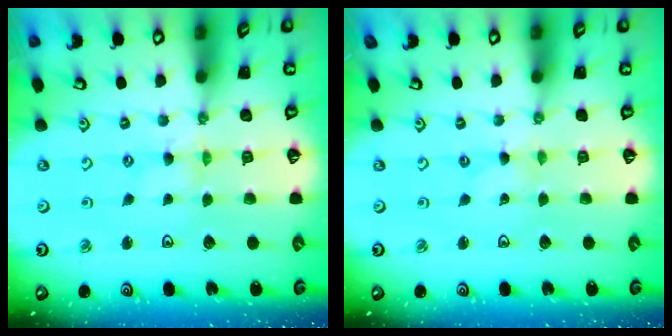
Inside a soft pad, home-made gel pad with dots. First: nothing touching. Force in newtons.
{"total": 0.0}